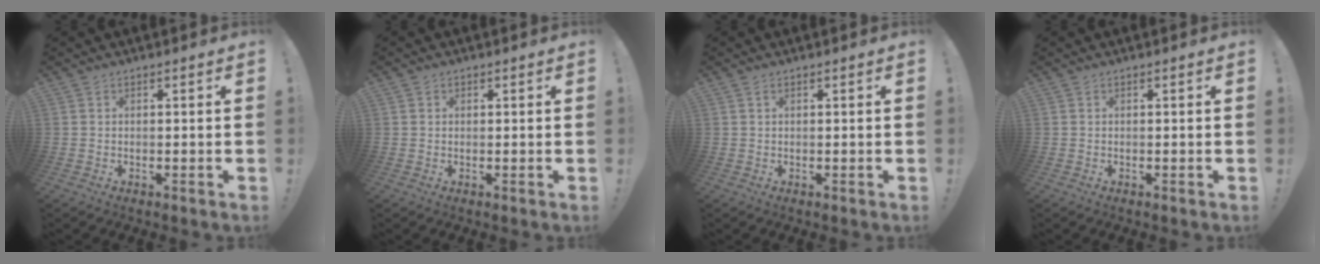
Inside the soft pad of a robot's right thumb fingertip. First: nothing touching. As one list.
[{"total": 0.8, "force": [0.3, 0.7, 0.1], "torque": [0.002, -0.001, 0.005]}, {"total": 0.6, "force": [0.3, 0.3, 0.4], "torque": [-0.013, 0.002, 0.006]}, {"total": 0.0}]